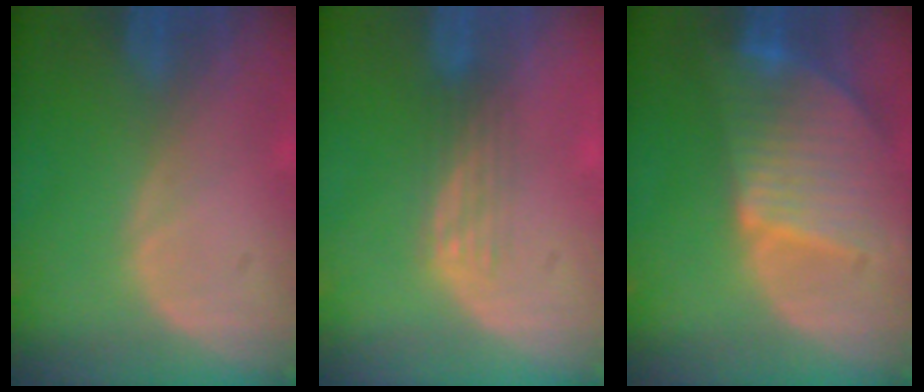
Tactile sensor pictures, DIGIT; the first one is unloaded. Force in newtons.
{"total": 2.8, "press": 2.5, "slide": 1.3}
{"total": 9.5, "press": 8.3, "slide": 4.6}